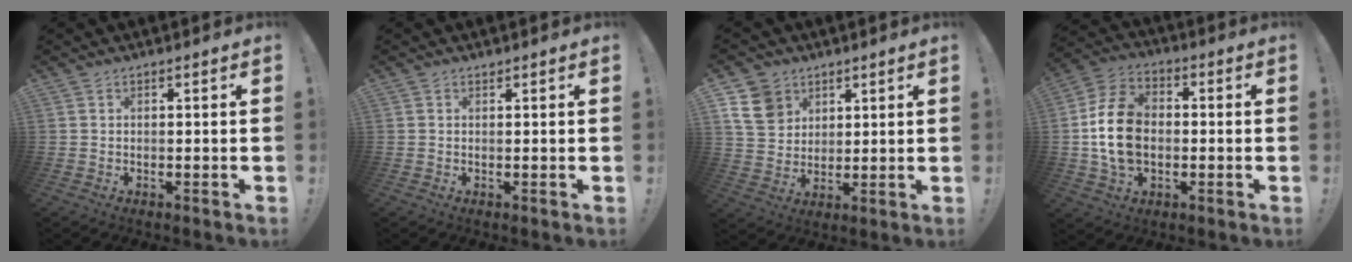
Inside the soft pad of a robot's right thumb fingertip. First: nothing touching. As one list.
[{"total": 0.6, "force": [0.6, -0.2, -0.1], "torque": [0.010, -0.005, 0.010]}, {"total": 10.9, "force": [5.5, 8.6, 3.6], "torque": [-0.053, -0.024, 0.113]}, {"total": 15.8, "force": [-1.1, 11.6, 10.7], "torque": [-0.198, 0.012, -0.018]}]